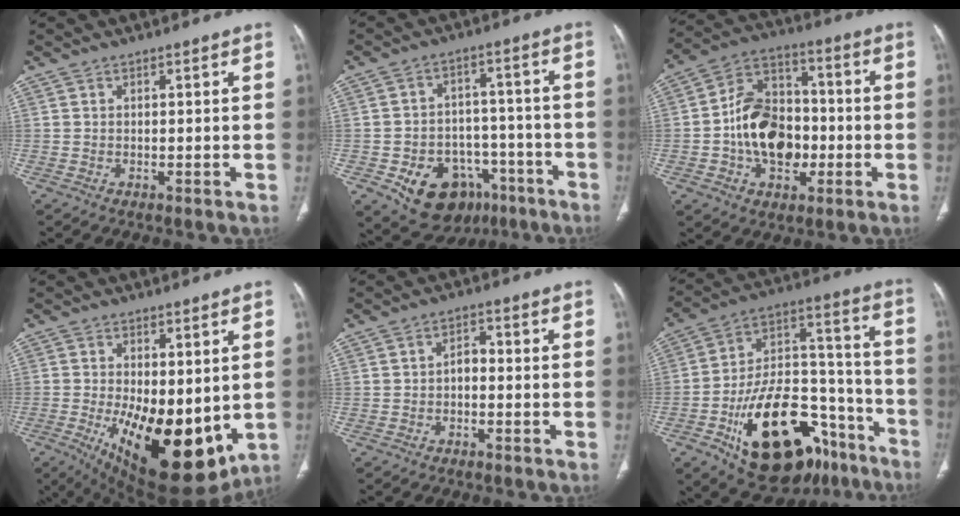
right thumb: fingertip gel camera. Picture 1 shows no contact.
{"total": 15.7, "force": [-7.7, 11.5, 7.6], "torque": [-0.084, 0.056, -0.101]}
{"total": 16.4, "force": [-2.5, 11.7, 11.1], "torque": [-0.151, 0.037, -0.043]}
{"total": 20.7, "force": [-3.6, 9.7, 17.9], "torque": [-0.251, -0.037, -0.023]}
{"total": 2.5, "force": [-0.8, 1.6, 1.8], "torque": [-0.022, 0.016, -0.019]}
{"total": 29.9, "force": [-14.6, 16.1, 20.5], "torque": [-0.301, 0.082, -0.222]}